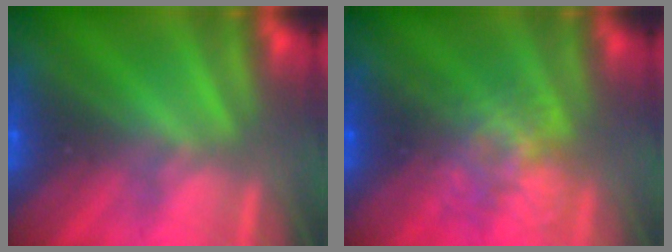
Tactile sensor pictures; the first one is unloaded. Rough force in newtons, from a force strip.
{"total": 4.5}